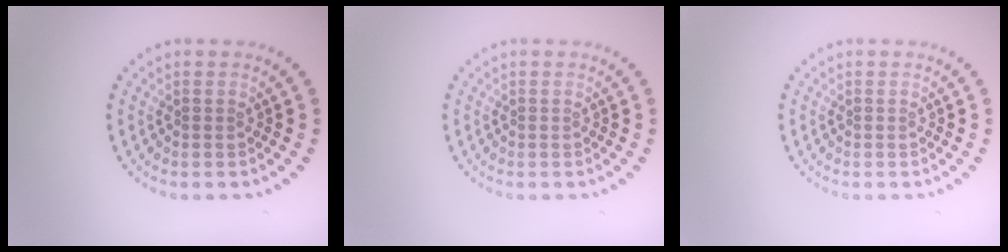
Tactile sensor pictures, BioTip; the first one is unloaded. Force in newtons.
{"total": 0.0}
{"total": 0.0}